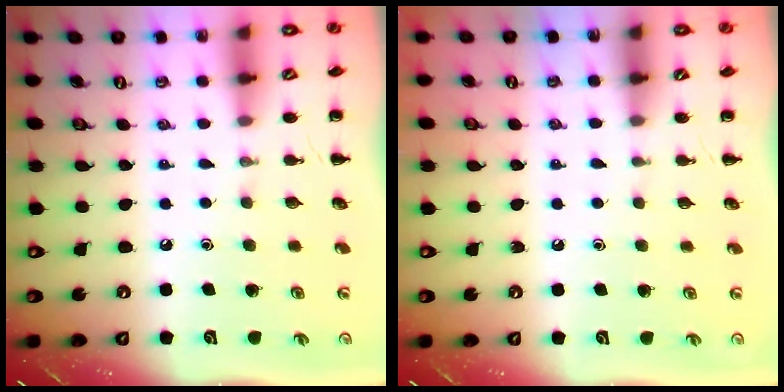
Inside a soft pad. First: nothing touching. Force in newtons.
{"total": 0.0}